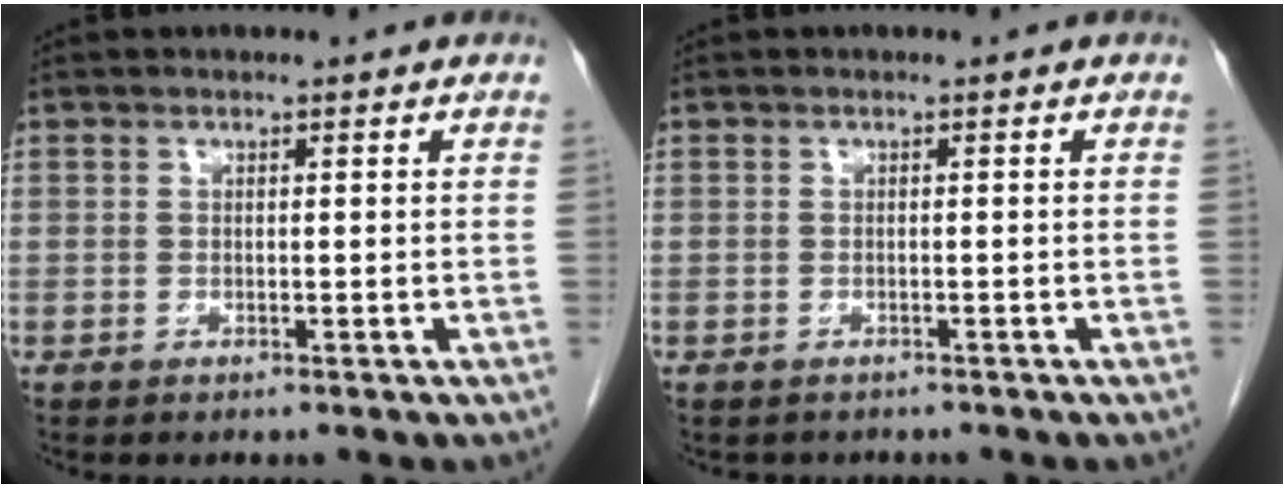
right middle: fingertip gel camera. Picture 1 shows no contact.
{"total": 1.5, "force": [-1.4, 0.7, 0.1], "torque": [-0.012, -0.003, -0.017]}